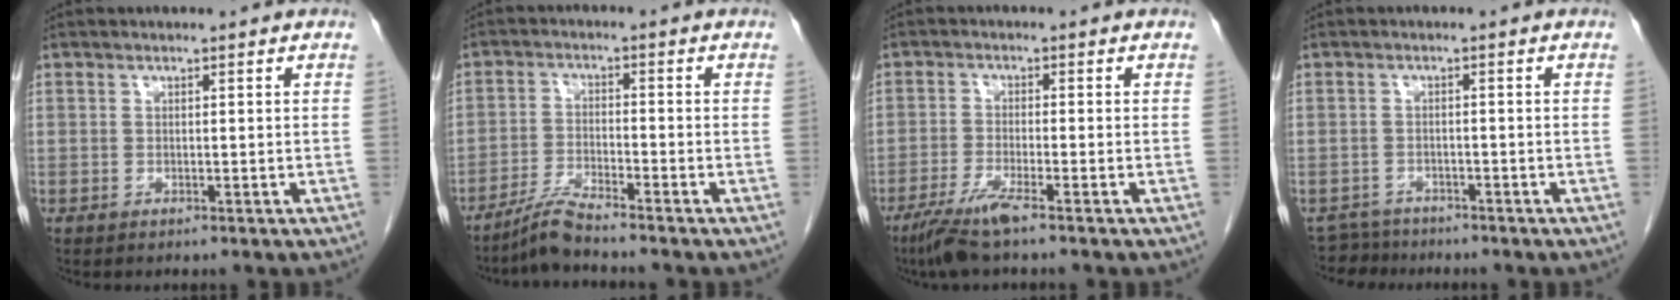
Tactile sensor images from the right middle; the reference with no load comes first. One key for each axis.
{"total": 4.3, "fx": -3.9, "fy": -0.6, "fz": 1.7, "tx": -0.036, "ty": -0.018, "tz": -0.080}
{"total": 5.4, "fx": -3.7, "fy": -0.2, "fz": 3.8, "tx": -0.081, "ty": -0.016, "tz": -0.075}
{"total": 3.6, "fx": -3.4, "fy": 1.0, "fz": -0.9, "tx": 0.012, "ty": -0.007, "tz": -0.057}